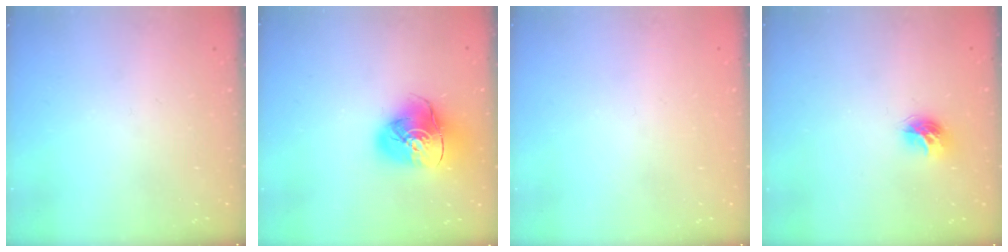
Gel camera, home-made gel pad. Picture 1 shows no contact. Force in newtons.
{"total": 16.1, "press": 16.0, "slide": 2.1}
{"total": 0.7, "press": 0.7, "slide": 0.1}
{"total": 8.6, "press": 8.6, "slide": 0.0}